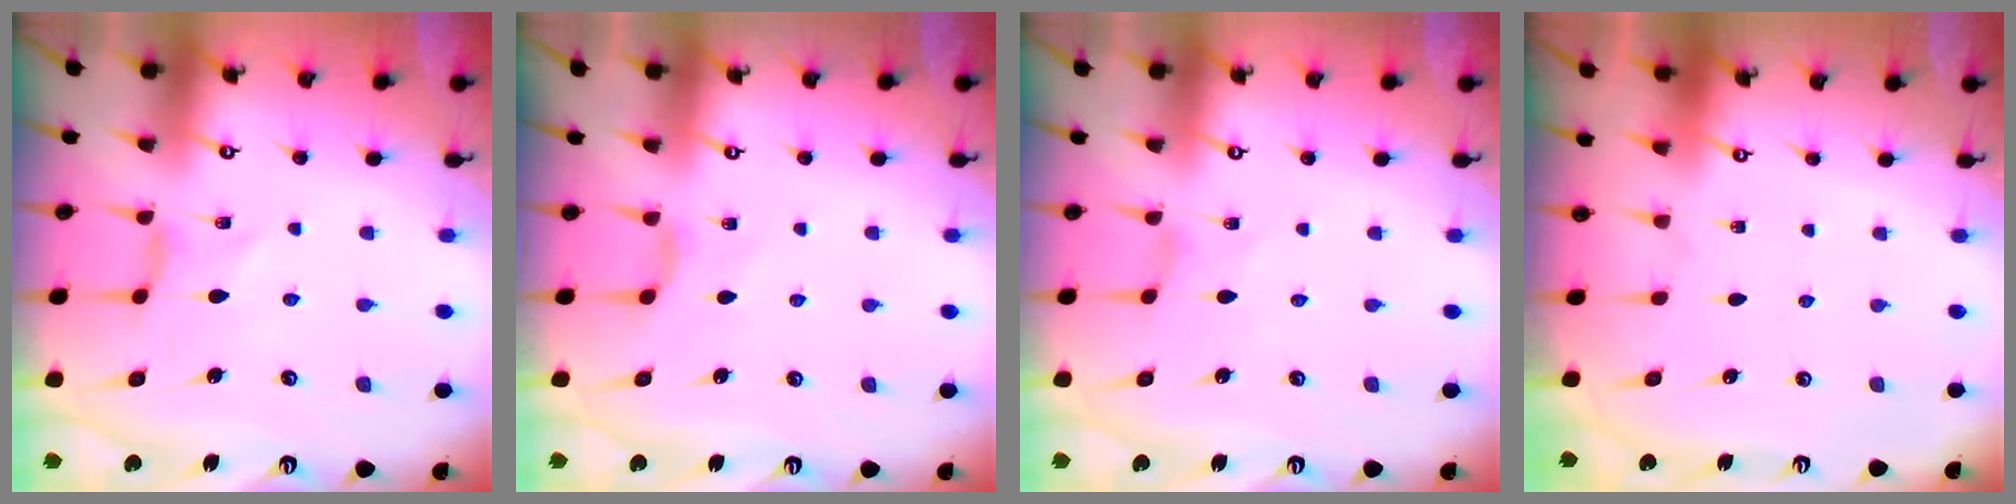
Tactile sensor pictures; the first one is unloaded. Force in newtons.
{"total": 2.1, "press": 2.0, "slide": 0.5}
{"total": 0.0}
{"total": 0.0}